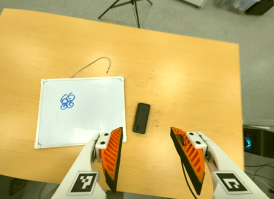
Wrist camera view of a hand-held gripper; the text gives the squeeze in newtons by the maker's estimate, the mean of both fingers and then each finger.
{"total": 0.0}